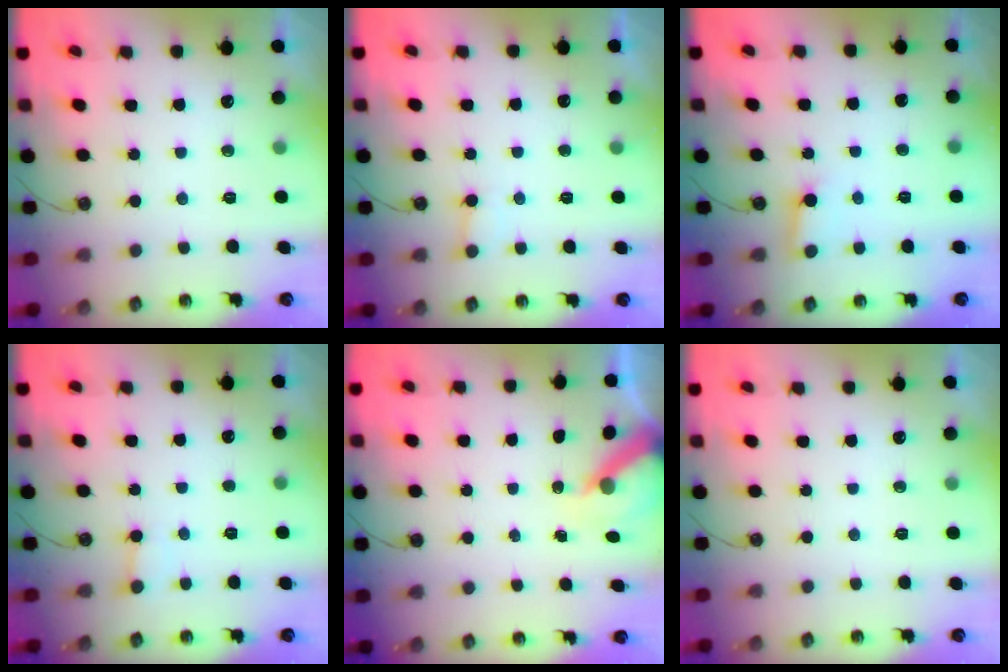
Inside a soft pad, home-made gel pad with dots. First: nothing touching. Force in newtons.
{"total": 4.9, "press": 4.9, "slide": 0.6}
{"total": 2.6, "press": 2.6, "slide": 0.4}
{"total": 2.8, "press": 2.8, "slide": 0.4}
{"total": 5.9, "press": 5.9, "slide": 0.6}
{"total": 0.0}